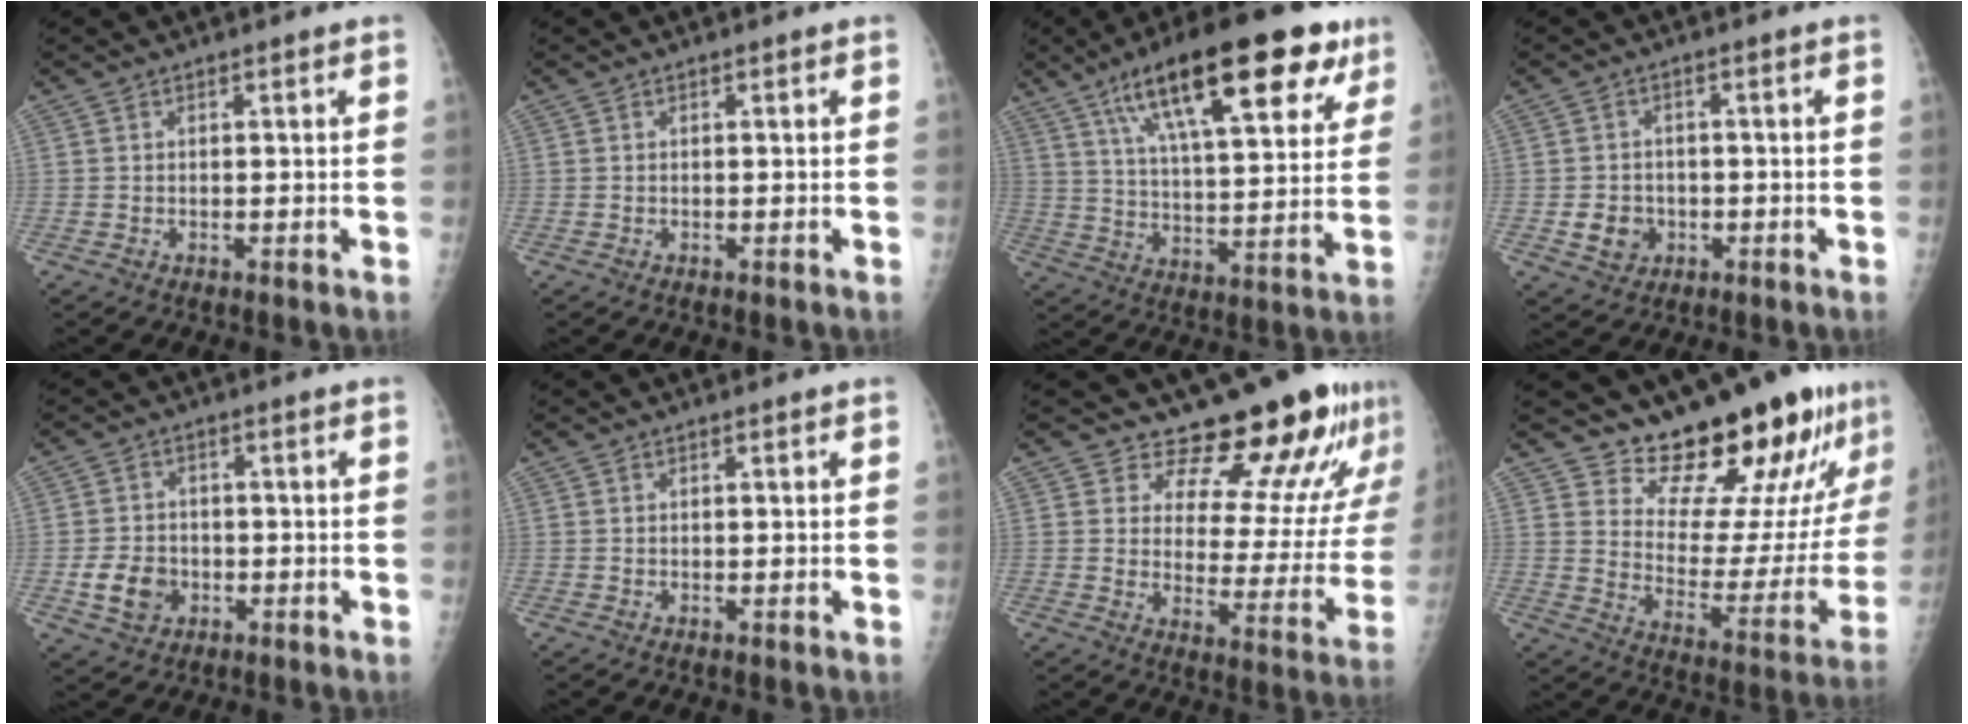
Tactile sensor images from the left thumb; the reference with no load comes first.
{"total": 0.0}
{"total": 25.0, "force": [13.6, 8.4, 19.2], "torque": [-0.269, -0.019, 0.214]}
{"total": 4.7, "force": [-1.2, 4.1, 1.9], "torque": [-0.015, 0.006, -0.013]}
{"total": 6.2, "force": [-1.8, 5.0, 3.2], "torque": [-0.044, 0.008, -0.028]}
{"total": 0.0}
{"total": 18.5, "force": [15.8, 6.7, 6.7], "torque": [-0.033, -0.113, 0.196]}
{"total": 20.1, "force": [17.2, 5.5, 8.9], "torque": [-0.085, -0.141, 0.245]}